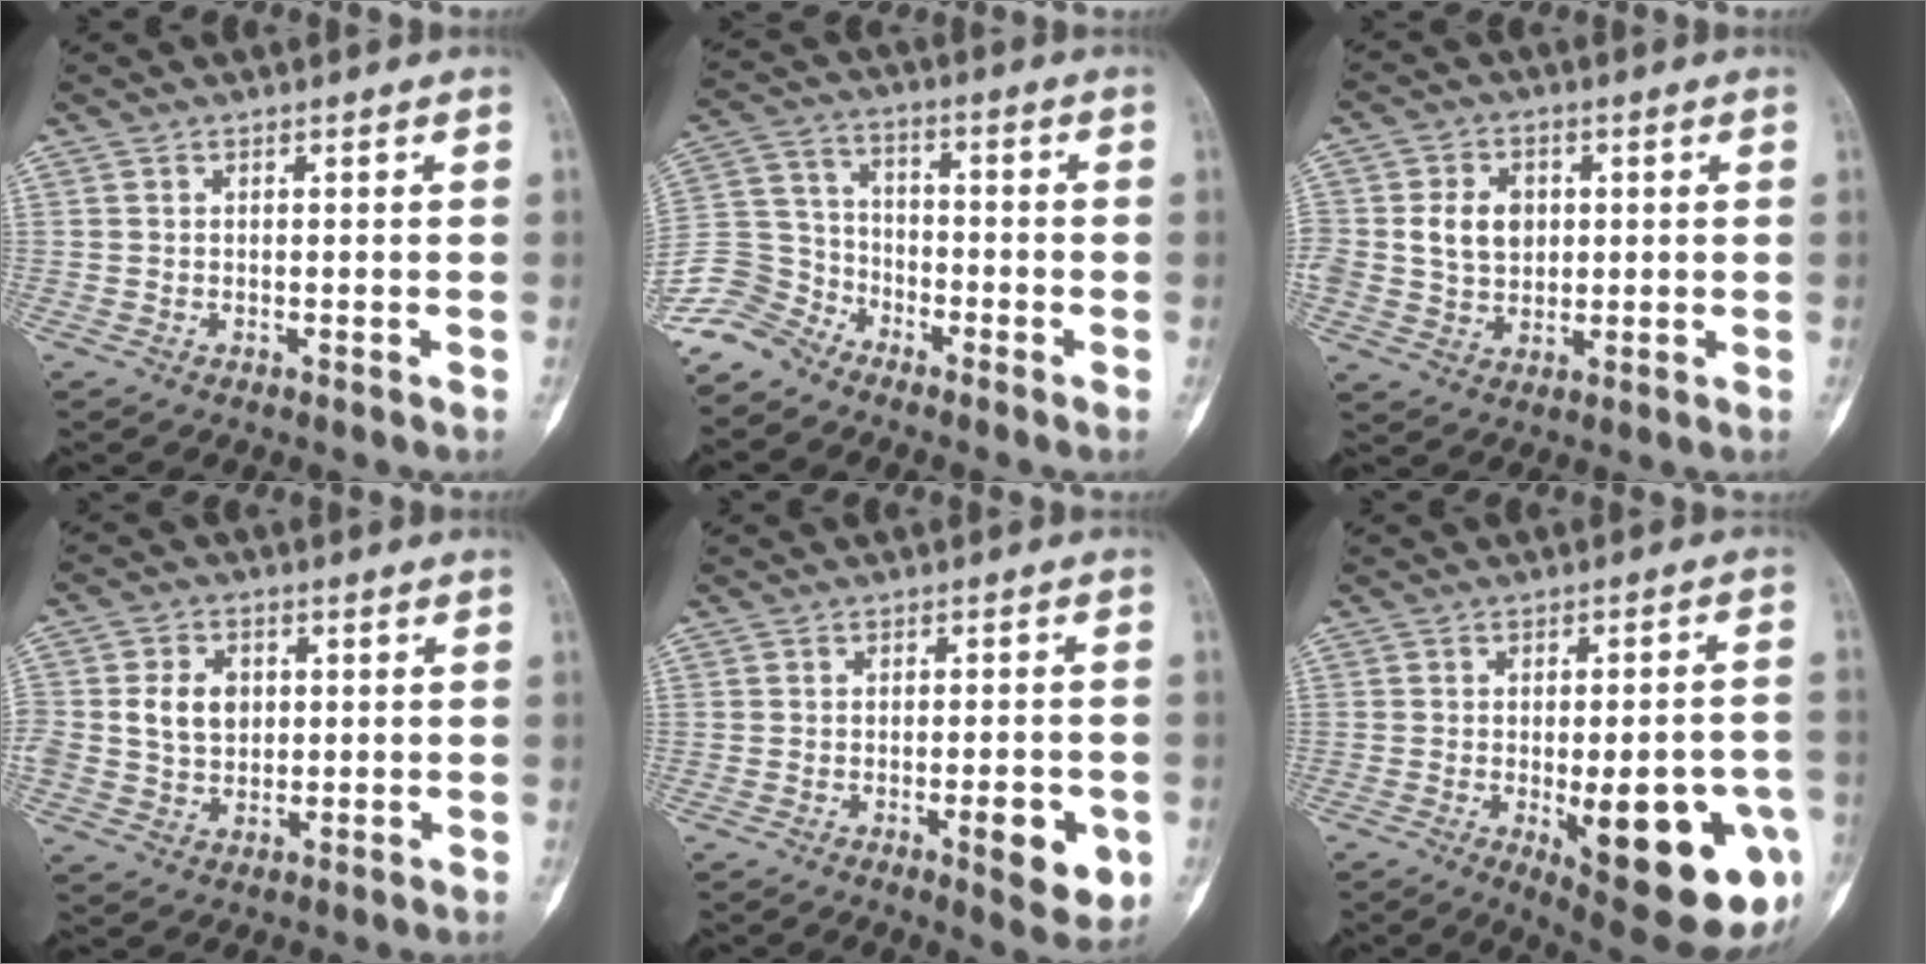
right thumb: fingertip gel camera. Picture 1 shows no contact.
{"total": 9.6, "force": [-7.8, 5.5, 1.4], "torque": [-0.023, 0.053, -0.165]}
{"total": 8.2, "force": [1.3, 6.5, 4.8], "torque": [-0.059, 0.001, 0.026]}
{"total": 7.3, "force": [1.1, 5.8, 4.3], "torque": [-0.057, 0.003, 0.021]}
{"total": 7.6, "force": [-2.5, 2.4, 6.8], "torque": [-0.075, -0.001, -0.028]}
{"total": 21.3, "force": [-6.2, 7.4, 19.0], "torque": [-0.201, 0.003, -0.058]}